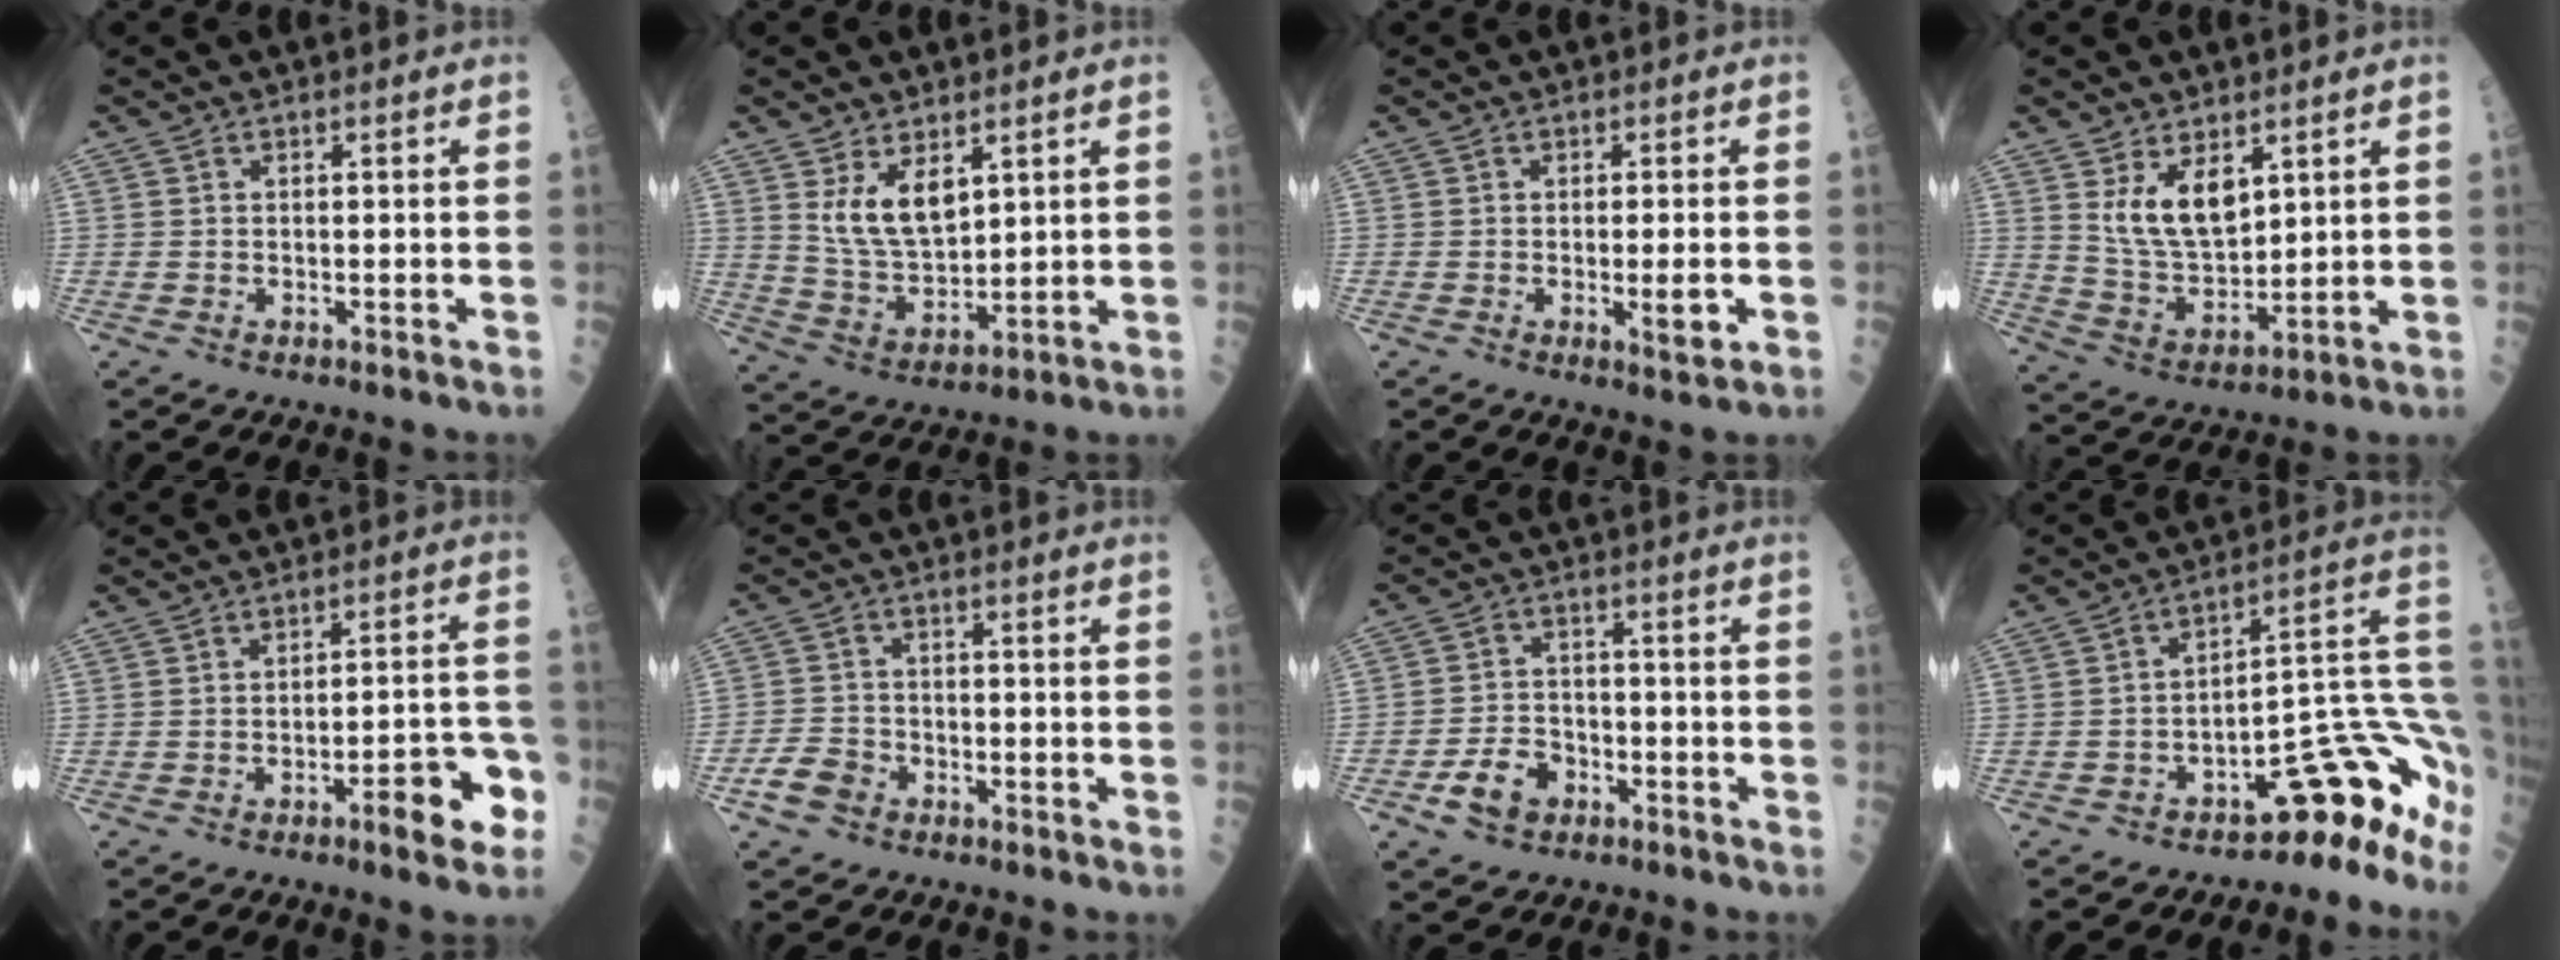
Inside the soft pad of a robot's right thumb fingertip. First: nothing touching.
{"total": 8.7, "force": [4.0, 4.3, 6.4], "torque": [-0.101, -0.031, 0.088]}
{"total": 3.7, "force": [-0.7, 0.8, 3.5], "torque": [-0.052, -0.008, -0.009]}
{"total": 9.7, "force": [4.4, 5.0, 7.1], "torque": [-0.108, -0.032, 0.096]}
{"total": 9.5, "force": [-4.3, 2.7, 8.0], "torque": [-0.096, 0.035, -0.057]}
{"total": 5.0, "force": [-3.0, 3.4, 2.2], "torque": [-0.039, 0.021, -0.055]}
{"total": 6.9, "force": [-3.6, 4.7, 3.6], "torque": [-0.049, 0.027, -0.061]}
{"total": 13.5, "force": [-8.8, 4.8, 9.0], "torque": [-0.065, 0.120, -0.135]}